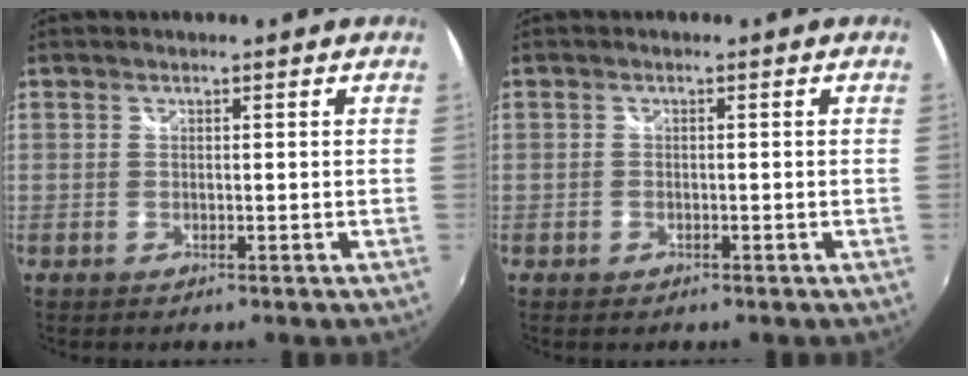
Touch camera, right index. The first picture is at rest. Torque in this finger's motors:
{"motor_torque": [-0.02, -0.06, 0.13, 0.01]}